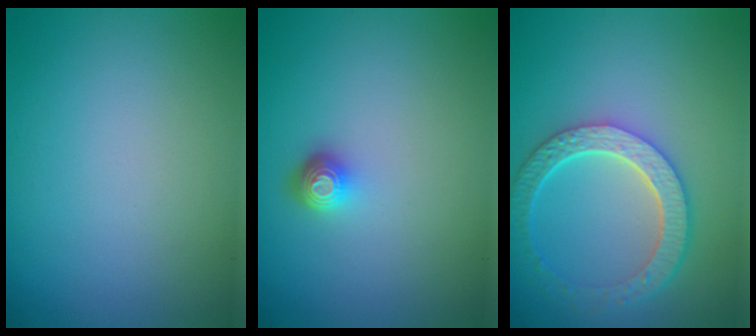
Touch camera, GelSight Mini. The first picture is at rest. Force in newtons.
{"total": 1.7, "press": 1.3, "slide": 1.1}
{"total": 5.7, "press": 4.3, "slide": 3.7}